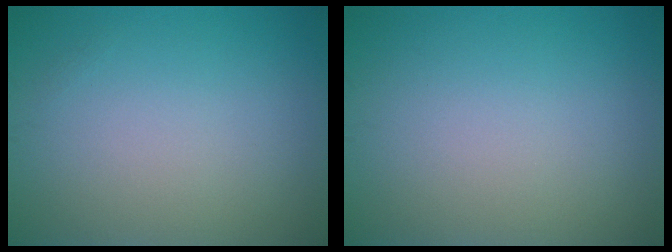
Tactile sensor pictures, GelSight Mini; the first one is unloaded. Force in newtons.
{"total": 0.0}